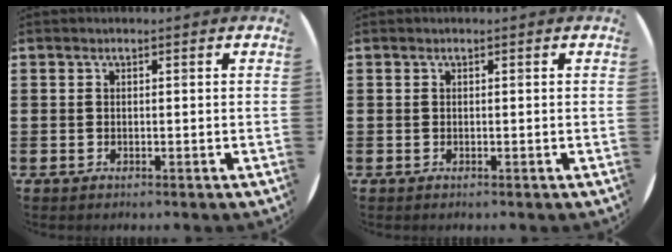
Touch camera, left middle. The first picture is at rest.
{"total": 0.0}